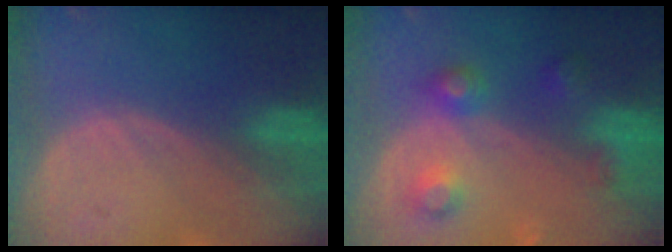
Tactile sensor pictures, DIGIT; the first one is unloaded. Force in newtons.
{"total": 5.3, "press": 5.3, "slide": 0.3}